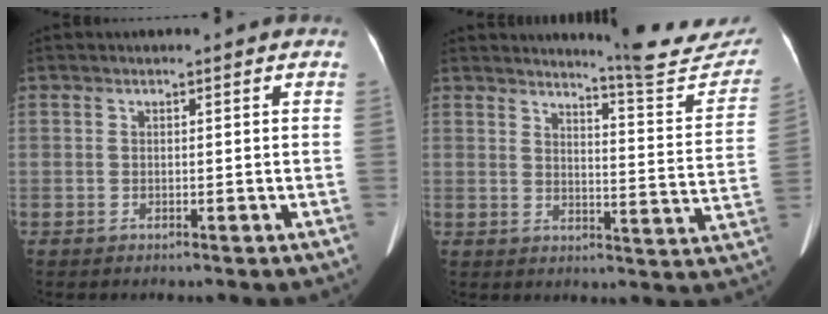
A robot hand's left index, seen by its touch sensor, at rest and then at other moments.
{"total": 13.8, "force": [13.2, 0.7, 3.7], "torque": [-0.034, -0.069, 0.147]}